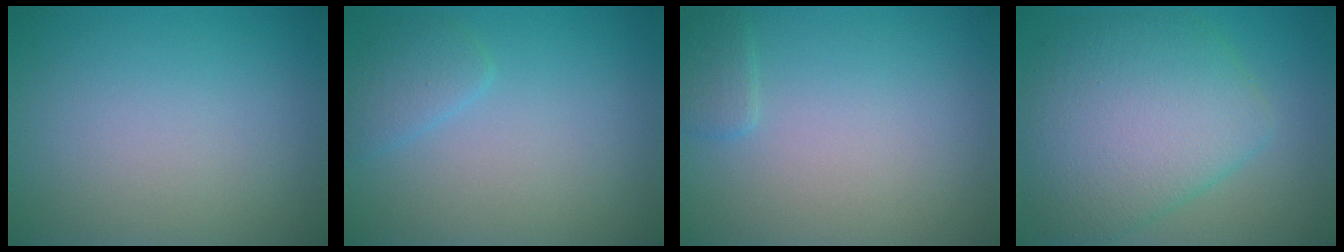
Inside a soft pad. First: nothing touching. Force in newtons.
{"total": 1.6, "press": 1.6, "slide": 0.2}
{"total": 1.2, "press": 1.2, "slide": 0.1}
{"total": 7.9, "press": 7.9, "slide": 0.3}